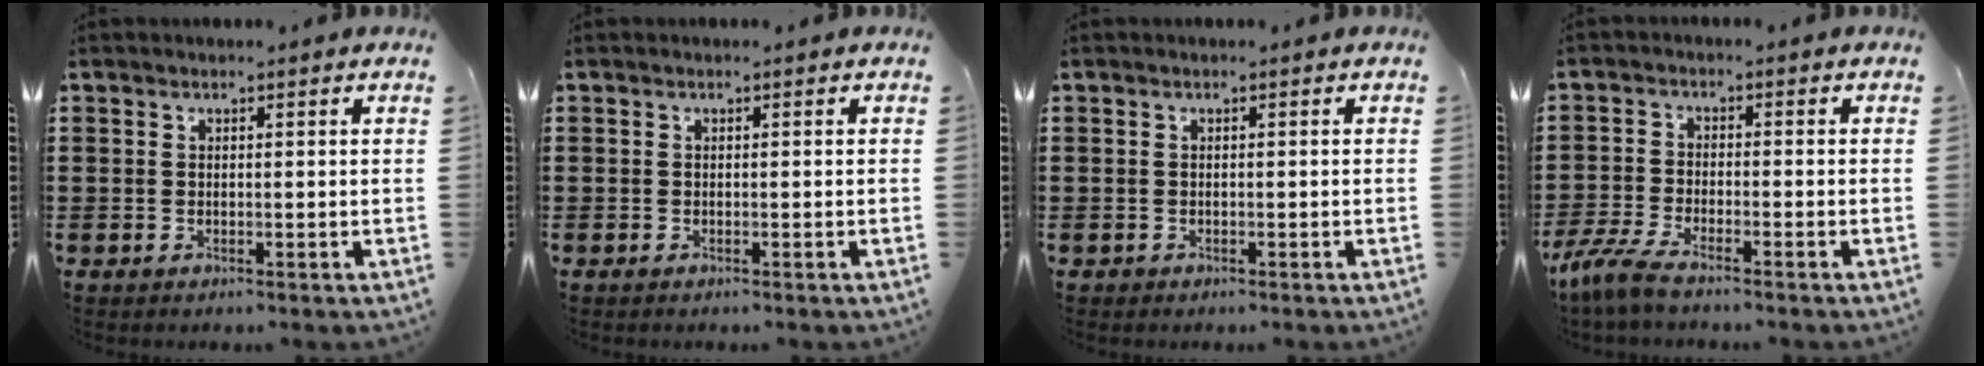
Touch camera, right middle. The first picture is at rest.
{"total": 0.0}
{"total": 1.0, "force": [-1.0, 0.3, 0.2], "torque": [-0.007, 0.001, -0.021]}
{"total": 4.5, "force": [-3.8, 0.2, 2.4], "torque": [-0.075, -0.017, -0.082]}